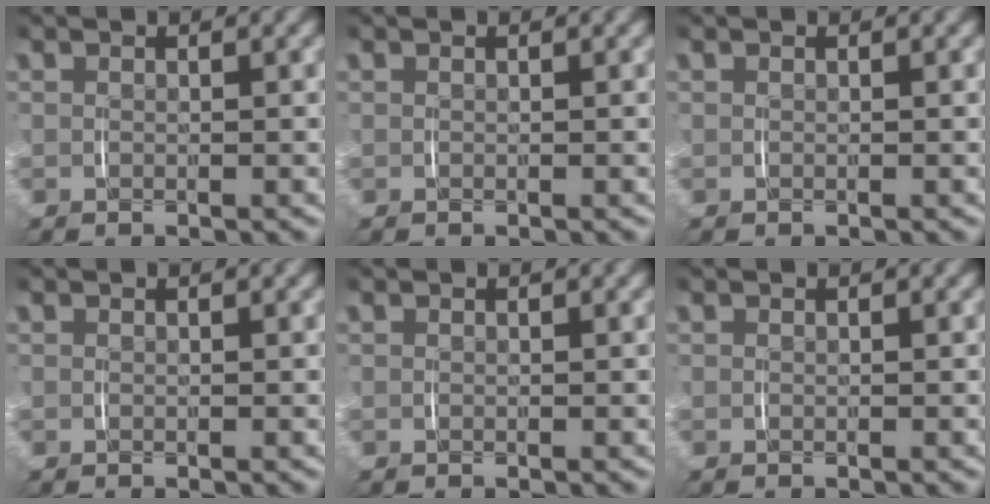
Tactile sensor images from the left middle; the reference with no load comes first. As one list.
[{"total": 0.0}, {"total": 0.0}, {"total": 0.0}, {"total": 0.0}, {"total": 0.0}]